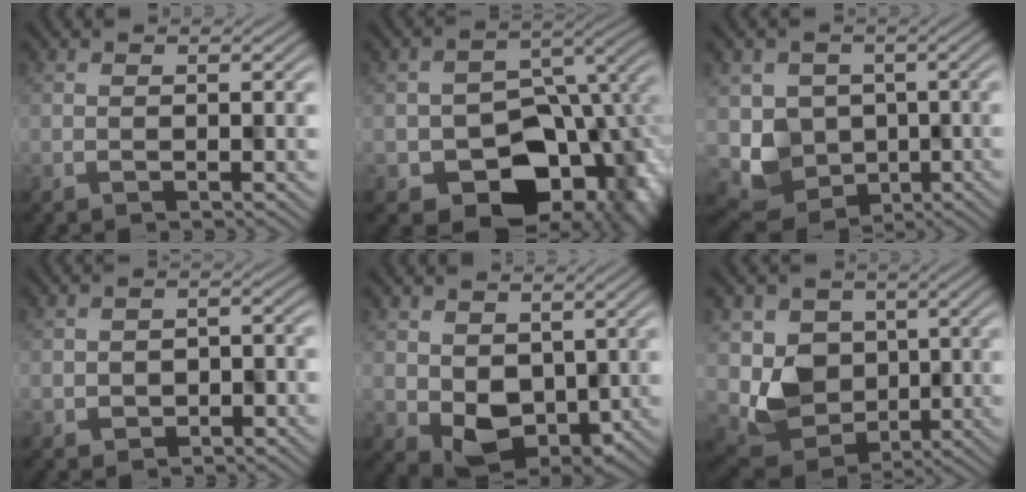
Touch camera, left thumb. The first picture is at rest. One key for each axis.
{"total": 13.8, "fx": -5.0, "fy": 10.5, "fz": 7.3, "tx": -0.083, "ty": -0.046, "tz": -0.063}
{"total": 5.5, "fx": -0.1, "fy": 5.5, "fz": 0.6, "tx": -0.019, "ty": -0.027, "tz": -0.009}
{"total": 2.1, "fx": -0.8, "fy": 1.9, "fz": -0.2, "tx": 0.010, "ty": -0.005, "tz": -0.020}
{"total": 5.7, "fx": 0.7, "fy": 4.7, "fz": 3.1, "tx": -0.073, "ty": -0.031, "tz": 0.021}
{"total": 5.6, "fx": 1.4, "fy": 5.3, "fz": 0.9, "tx": -0.031, "ty": -0.025, "tz": 0.021}